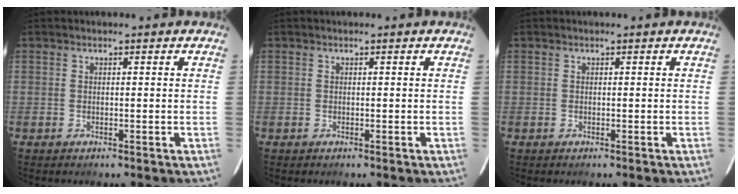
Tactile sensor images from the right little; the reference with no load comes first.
{"total": 0.0}
{"total": 0.0}